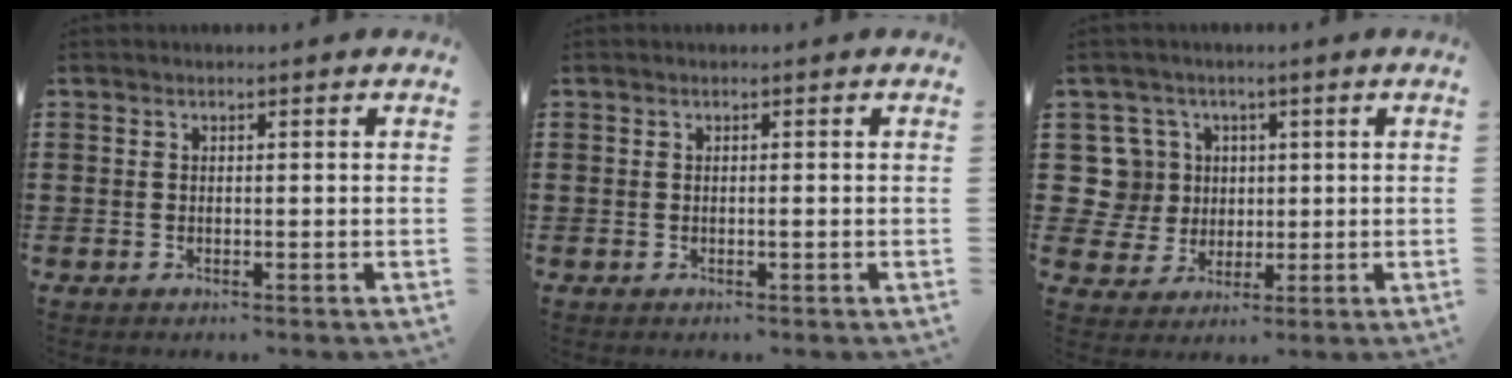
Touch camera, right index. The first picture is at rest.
{"total": 0.6, "force": [-0.1, 0.0, 0.5], "torque": [-0.009, -0.004, -0.002]}
{"total": 8.2, "force": [1.6, 7.6, 2.7], "torque": [-0.099, 0.010, 0.029]}